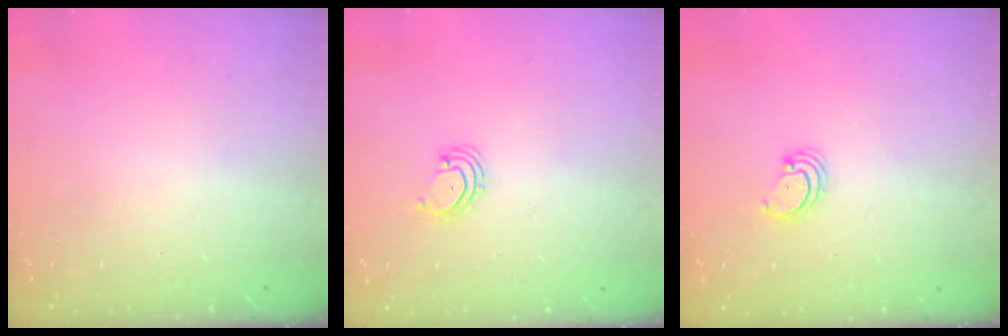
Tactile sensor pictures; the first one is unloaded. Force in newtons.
{"total": 2.3, "press": 2.3, "slide": 0.5}
{"total": 2.3, "press": 2.3, "slide": 0.2}